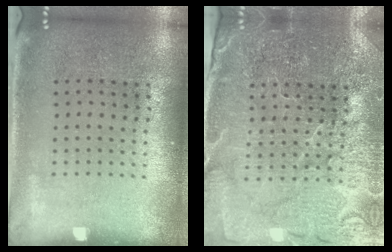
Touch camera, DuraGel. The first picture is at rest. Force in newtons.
{"total": 4.2, "press": 4.0, "slide": 1.1}